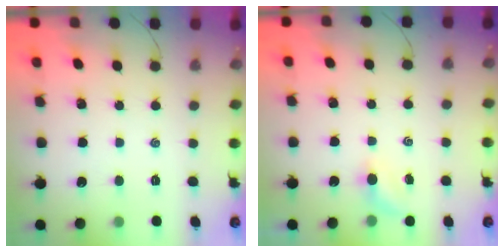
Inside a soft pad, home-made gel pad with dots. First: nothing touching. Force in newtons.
{"total": 2.4, "press": 2.3, "slide": 0.7}